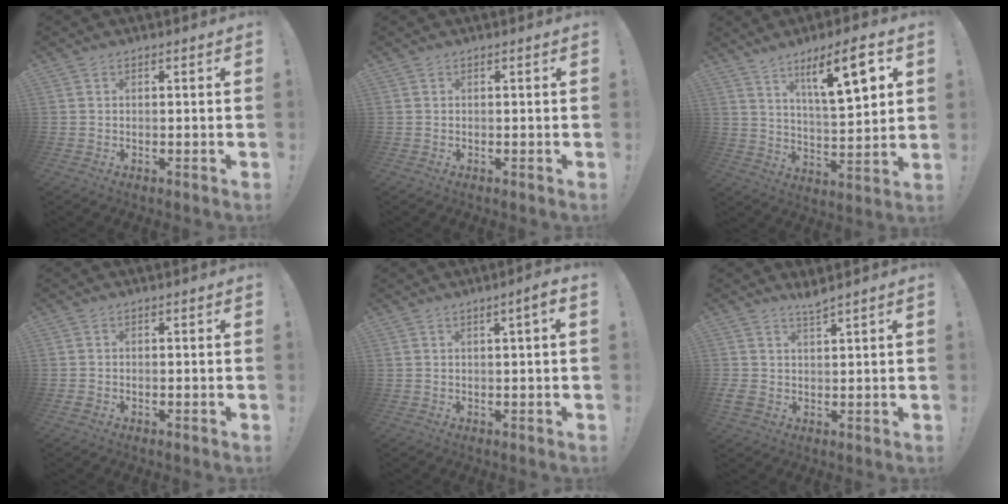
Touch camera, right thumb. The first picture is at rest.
{"total": 0.0}
{"total": 14.7, "force": [7.7, 3.3, 12.1], "torque": [-0.187, -0.036, 0.115]}
{"total": 0.9, "force": [-0.6, 0.5, 0.5], "torque": [-0.008, 0.002, -0.009]}
{"total": 3.2, "force": [0.7, 0.0, 3.2], "torque": [-0.042, -0.002, 0.006]}
{"total": 3.9, "force": [3.2, 0.9, 2.1], "torque": [-0.028, -0.023, 0.057]}